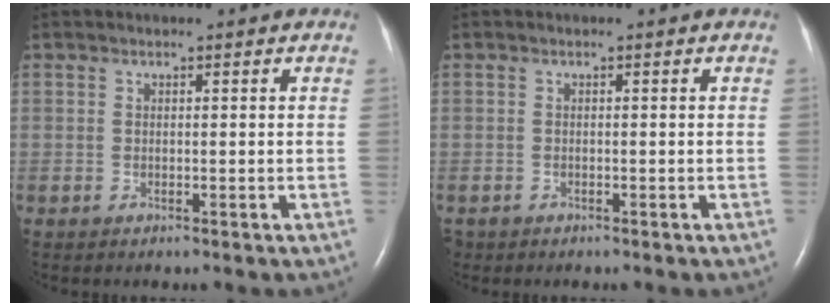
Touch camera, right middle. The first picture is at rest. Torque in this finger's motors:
{"motor_torque": [0.11, -0.06, -0.06, 0.01]}